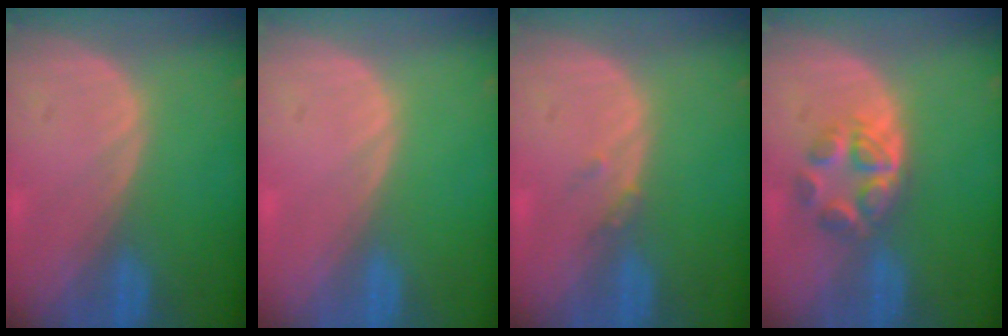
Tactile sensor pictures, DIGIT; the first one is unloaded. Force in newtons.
{"total": 0.6, "press": 0.1, "slide": 0.6}
{"total": 1.3, "press": 1.1, "slide": 0.7}
{"total": 5.3, "press": 5.0, "slide": 1.4}